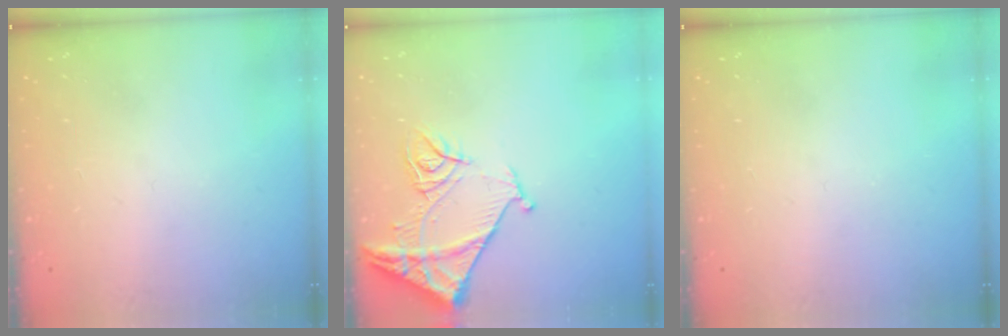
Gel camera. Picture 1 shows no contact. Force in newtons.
{"total": 11.7, "press": 11.6, "slide": 1.2}
{"total": 0.0}